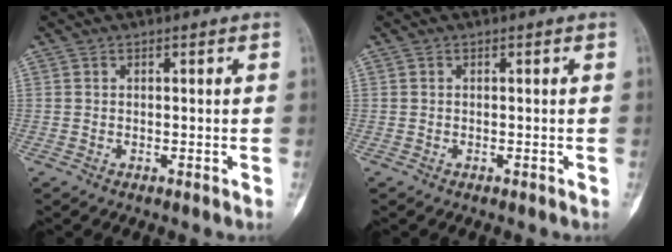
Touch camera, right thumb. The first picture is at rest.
{"total": 0.0}